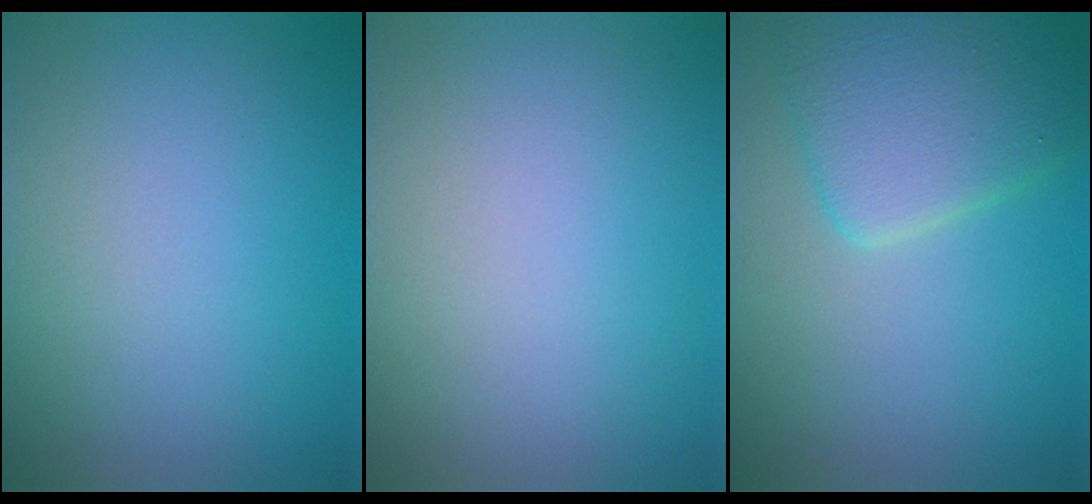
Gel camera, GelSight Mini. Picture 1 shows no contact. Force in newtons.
{"total": 0.0}
{"total": 5.1, "press": 5.1, "slide": 0.3}